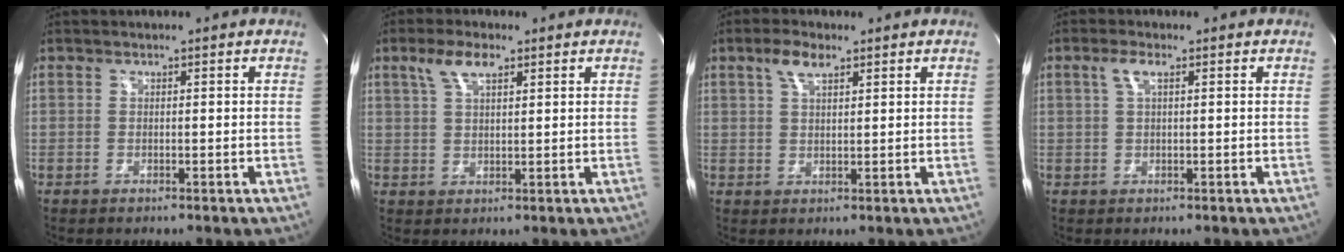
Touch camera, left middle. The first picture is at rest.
{"total": 5.0, "force": [3.0, 1.6, 3.7], "torque": [-0.083, 0.013, 0.060]}
{"total": 4.0, "force": [2.4, 1.3, 2.9], "torque": [-0.063, 0.010, 0.049]}
{"total": 2.6, "force": [1.1, 0.6, 2.2], "torque": [-0.052, 0.010, 0.023]}